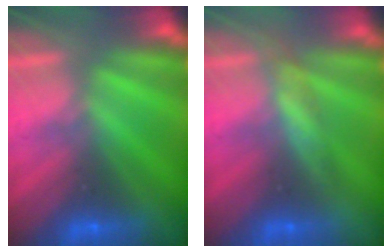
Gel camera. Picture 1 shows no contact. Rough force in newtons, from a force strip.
{"total": 2.8}